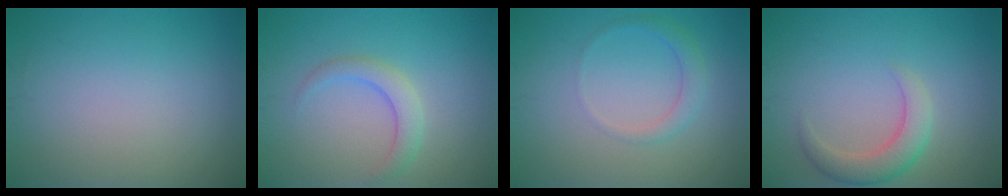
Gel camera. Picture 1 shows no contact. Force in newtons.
{"total": 2.3, "press": 2.3, "slide": 0.0}
{"total": 1.8, "press": 1.8, "slide": 0.1}
{"total": 3.2, "press": 3.2, "slide": 0.5}